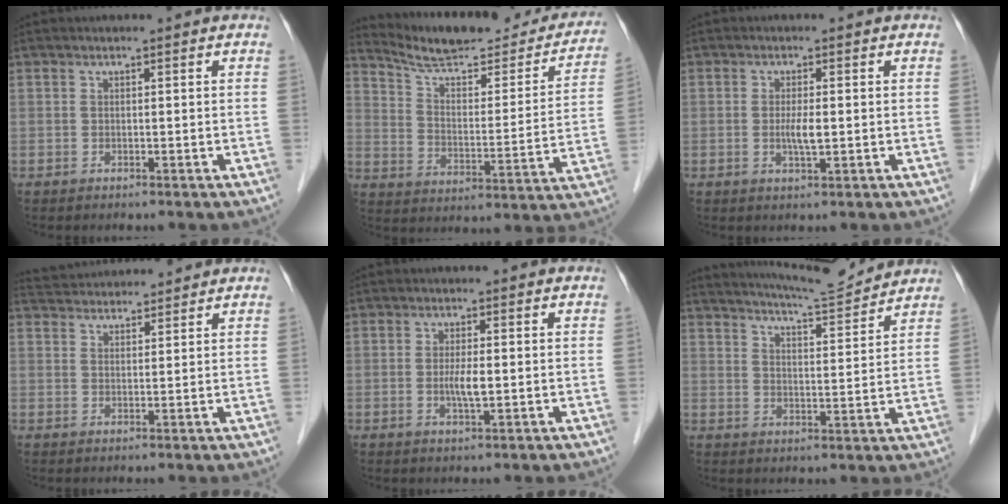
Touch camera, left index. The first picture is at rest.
{"total": 22.7, "force": [20.6, 4.8, 8.2], "torque": [-0.107, -0.032, 0.277]}
{"total": 2.6, "force": [-0.4, 0.4, 2.5], "torque": [-0.052, -0.007, -0.006]}
{"total": 7.7, "force": [7.5, 0.9, 1.4], "torque": [-0.031, 0.032, 0.118]}
{"total": 2.9, "force": [-0.5, 0.4, 2.8], "torque": [-0.057, -0.007, -0.008]}
{"total": 10.0, "force": [9.8, -0.4, 2.4], "torque": [-0.046, -0.001, 0.143]}